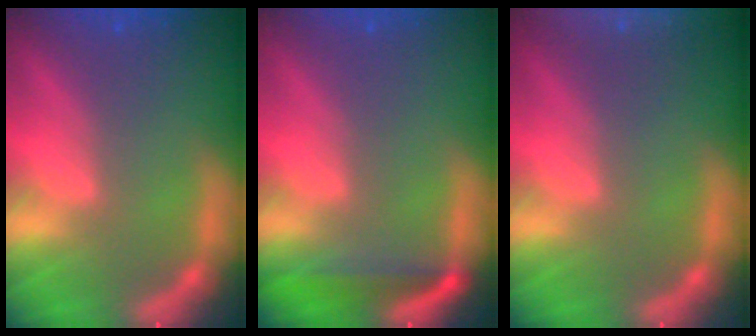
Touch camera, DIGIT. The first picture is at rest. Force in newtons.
{"total": 3.4}
{"total": 9.0}